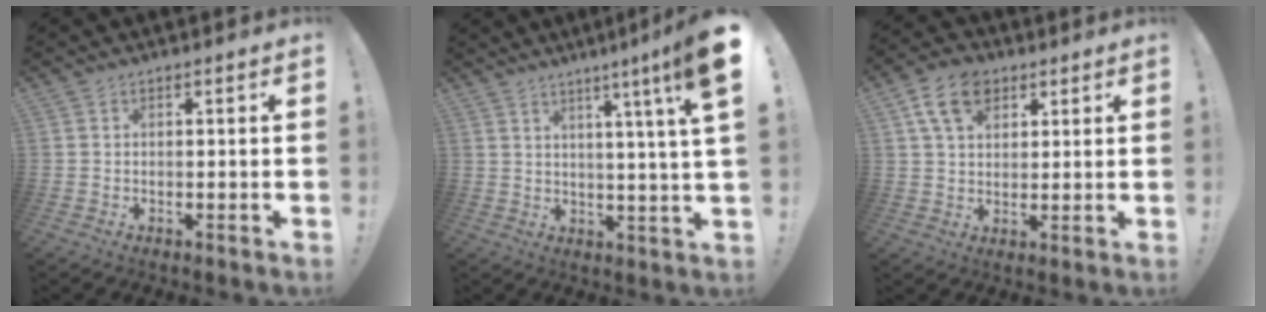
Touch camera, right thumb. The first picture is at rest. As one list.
[{"total": 9.5, "force": [3.6, -1.6, 8.6], "torque": [-0.124, -0.034, 0.044]}, {"total": 10.6, "force": [5.2, 7.1, 5.9], "torque": [-0.100, -0.004, 0.100]}]